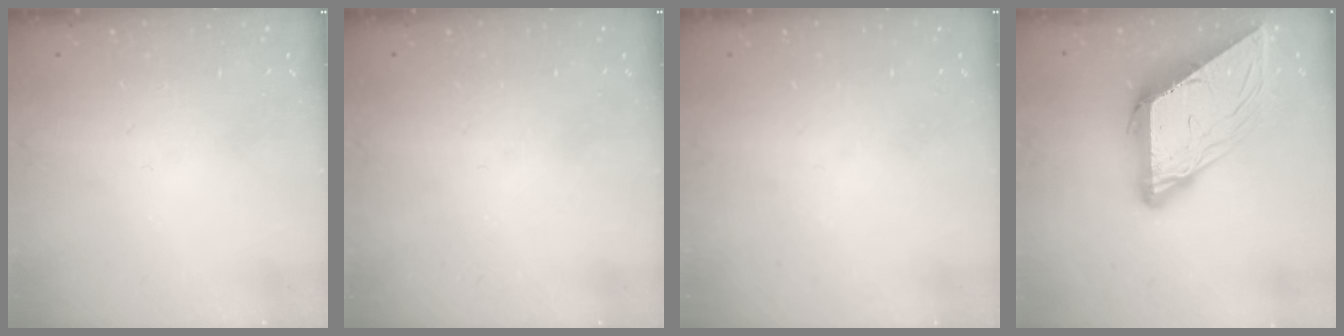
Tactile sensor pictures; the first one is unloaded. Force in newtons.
{"total": 0.0}
{"total": 0.0}
{"total": 14.2, "press": 14.1, "slide": 1.5}